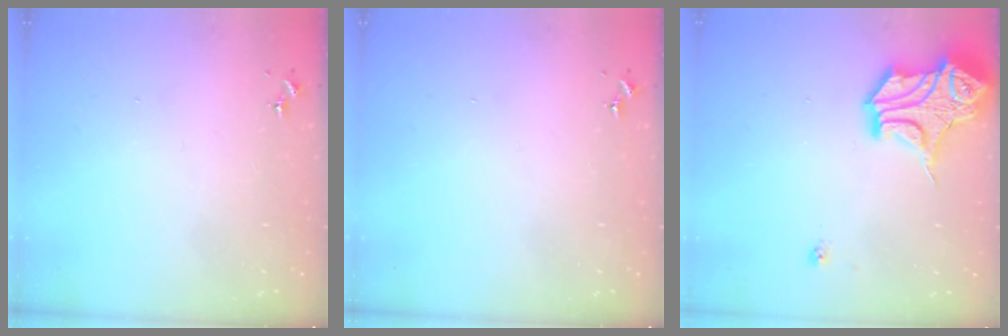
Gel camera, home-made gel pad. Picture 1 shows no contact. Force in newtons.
{"total": 0.0}
{"total": 17.8, "press": 17.7, "slide": 2.0}